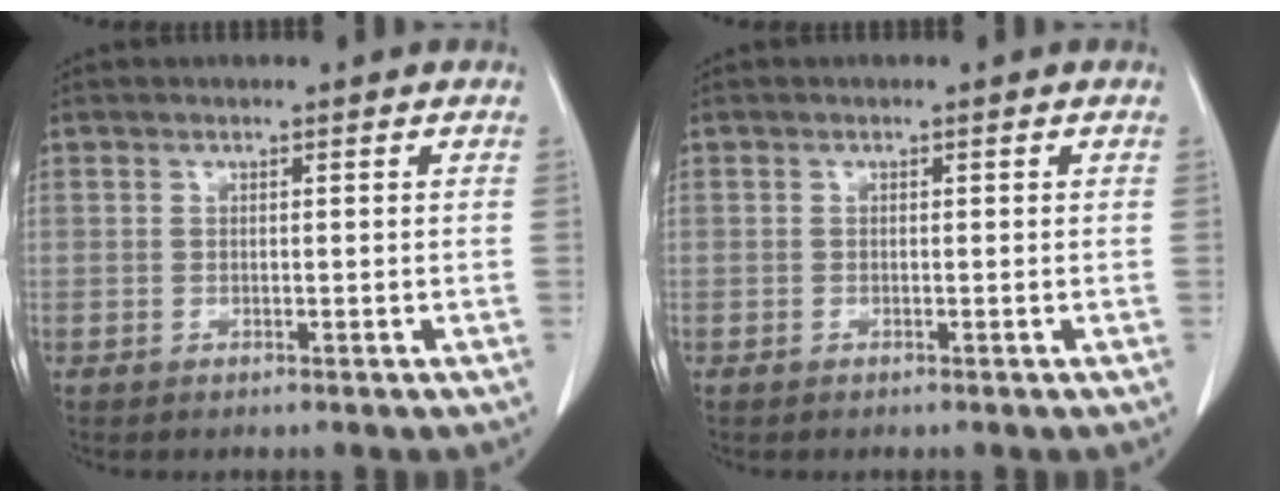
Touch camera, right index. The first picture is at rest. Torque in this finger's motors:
{"motor_torque": [0.15, -0.12, 0.05, 0.01]}